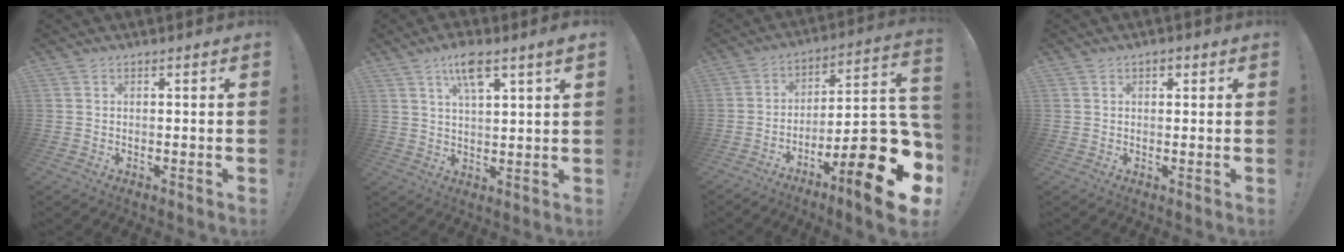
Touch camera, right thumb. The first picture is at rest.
{"total": 8.3, "force": [4.6, 2.2, 6.5], "torque": [-0.106, -0.011, 0.076]}
{"total": 21.6, "force": [-10.0, 4.9, 18.5], "torque": [-0.260, 0.051, -0.161]}
{"total": 1.7, "force": [0.7, 1.1, 1.1], "torque": [-0.020, 0.003, 0.013]}